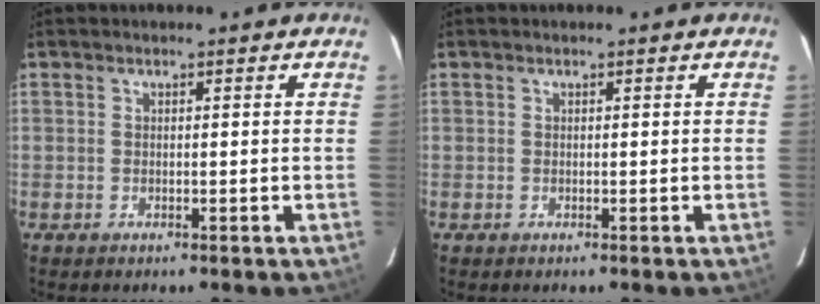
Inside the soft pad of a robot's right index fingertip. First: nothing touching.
{"total": 0.0}